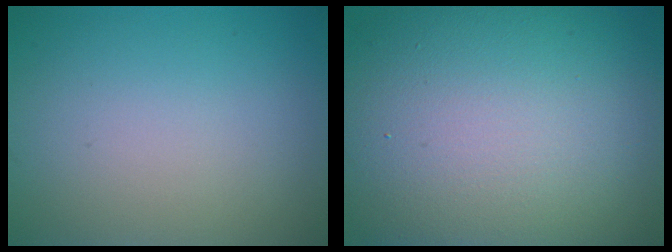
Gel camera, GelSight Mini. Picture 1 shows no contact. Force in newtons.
{"total": 17.1, "press": 17.1, "slide": 0.8}